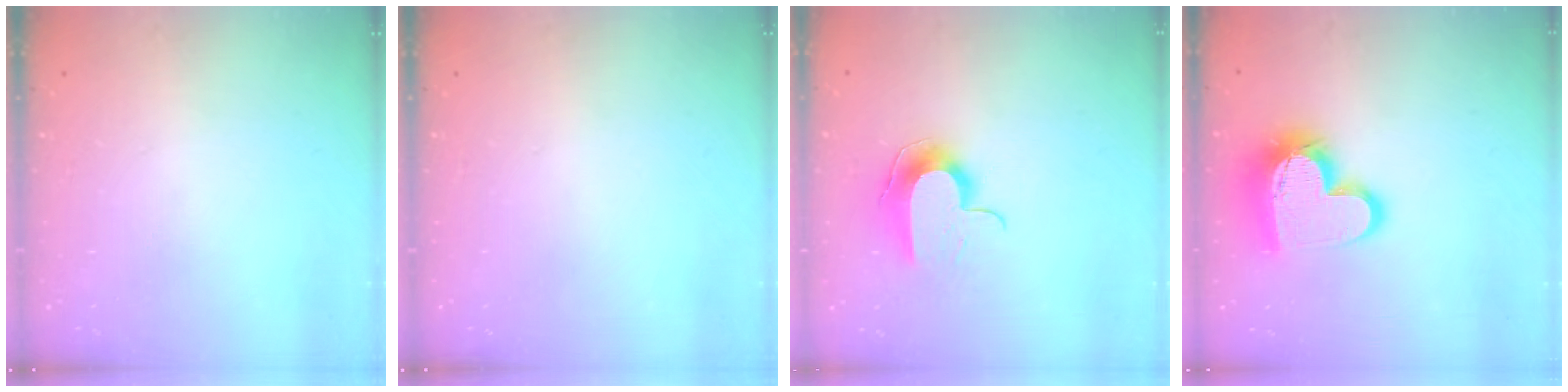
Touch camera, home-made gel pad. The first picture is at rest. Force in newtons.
{"total": 0.0}
{"total": 10.5, "press": 10.5, "slide": 1.1}
{"total": 18.9, "press": 18.9, "slide": 1.4}